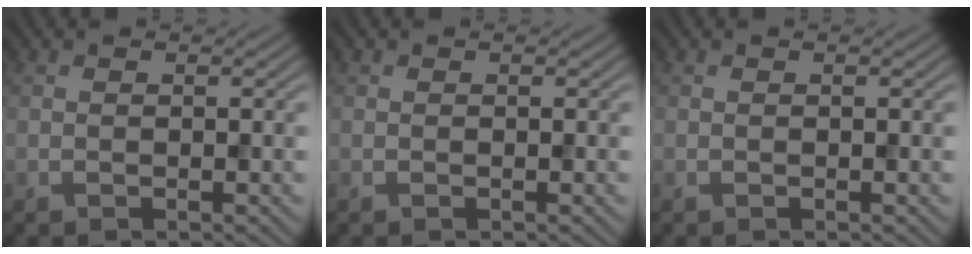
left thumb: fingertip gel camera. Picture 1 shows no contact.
{"total": 0.0}
{"total": 0.0}